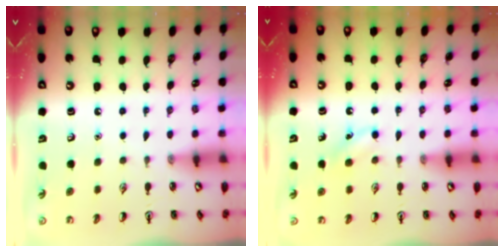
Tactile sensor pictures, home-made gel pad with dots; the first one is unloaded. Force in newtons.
{"total": 5.5, "press": 5.2, "slide": 1.7}